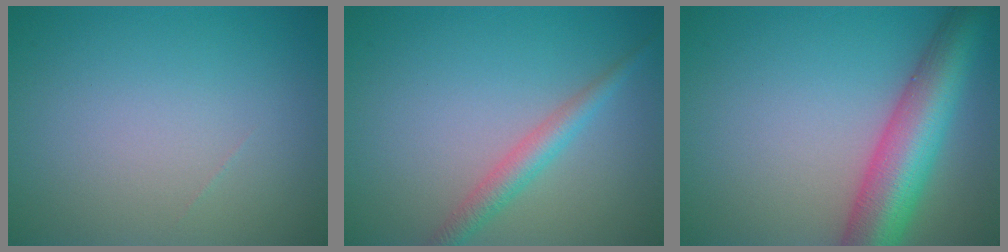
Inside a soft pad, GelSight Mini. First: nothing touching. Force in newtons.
{"total": 2.5, "press": 2.5, "slide": 0.1}
{"total": 8.5, "press": 8.5, "slide": 0.3}